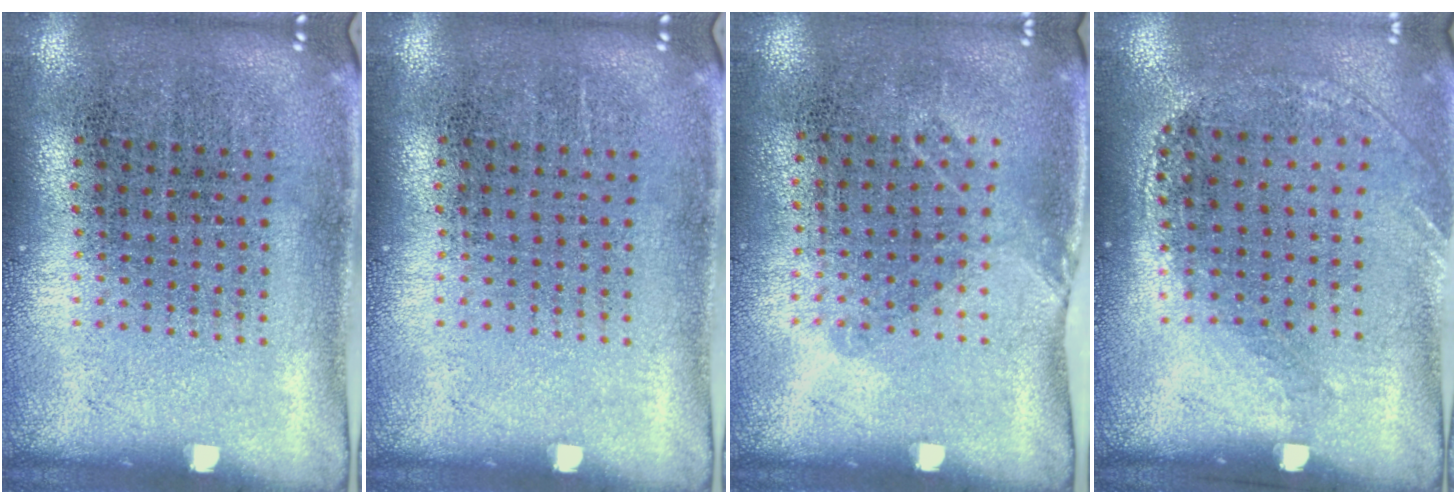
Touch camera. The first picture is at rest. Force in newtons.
{"total": 0.0}
{"total": 1.0, "press": 0.7, "slide": 0.7}
{"total": 1.2, "press": 0.9, "slide": 0.9}